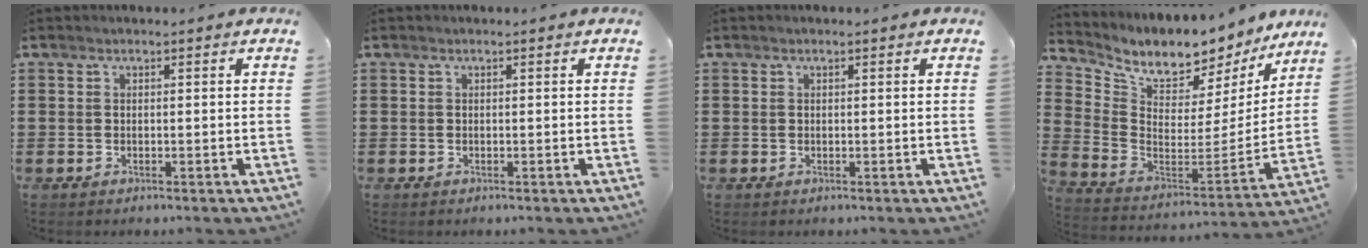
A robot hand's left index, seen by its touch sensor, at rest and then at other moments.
{"total": 0.0}
{"total": 0.0}
{"total": 6.6, "force": [6.0, 2.3, 1.4], "torque": [-0.054, -0.065, 0.099]}